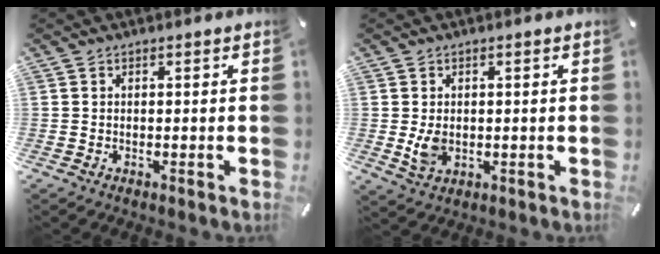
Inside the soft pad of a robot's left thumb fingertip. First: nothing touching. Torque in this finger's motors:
{"motor_torque": [1.02, 1.34, 0.24, -0.25, 0.01]}